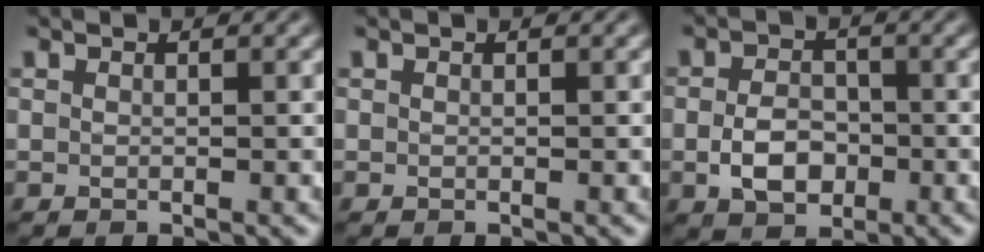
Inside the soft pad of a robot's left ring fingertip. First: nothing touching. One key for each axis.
{"total": 0.0}
{"total": 3.9, "fx": -1.0, "fy": 2.8, "fz": 2.5, "tx": -0.050, "ty": -0.001, "tz": -0.021}